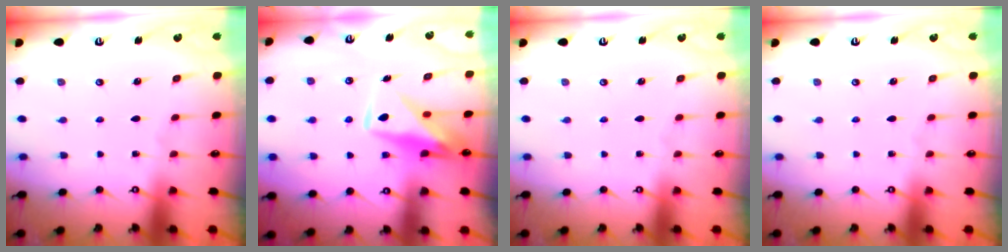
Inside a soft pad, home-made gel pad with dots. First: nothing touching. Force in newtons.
{"total": 11.0, "press": 10.9, "slide": 0.9}
{"total": 0.0}
{"total": 0.0}